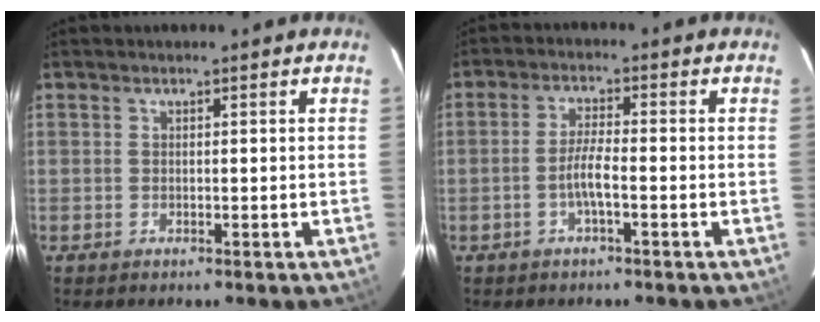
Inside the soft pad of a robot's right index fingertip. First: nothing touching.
{"total": 4.0, "force": [-1.7, 0.4, 3.6], "torque": [-0.073, 0.001, -0.032]}